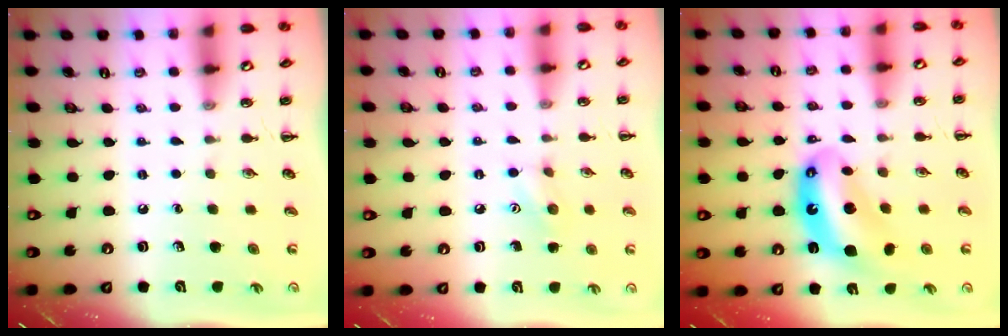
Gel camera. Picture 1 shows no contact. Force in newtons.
{"total": 7.3, "press": 7.1, "slide": 1.6}
{"total": 10.6, "press": 10.3, "slide": 2.5}